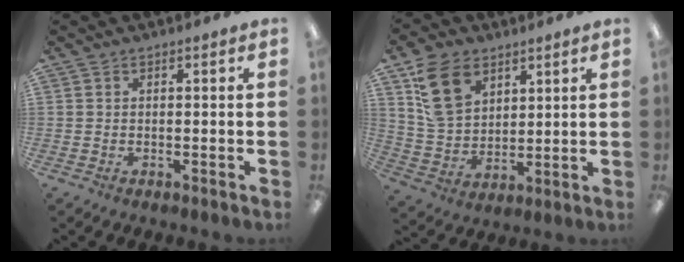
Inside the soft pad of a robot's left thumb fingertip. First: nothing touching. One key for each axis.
{"total": 12.7, "fx": 7.0, "fy": 8.7, "fz": 6.0, "tx": -0.134, "ty": -0.009, "tz": 0.137}